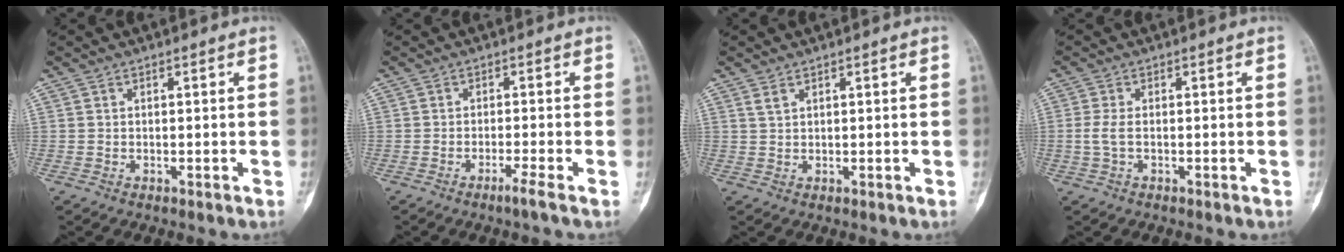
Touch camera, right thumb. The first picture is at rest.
{"total": 2.1, "force": [-1.4, -0.7, 1.4], "torque": [-0.036, 0.002, -0.030]}
{"total": 1.2, "force": [0.9, 0.5, 0.7], "torque": [-0.011, 0.001, 0.021]}
{"total": 2.5, "force": [-0.4, 1.2, 2.2], "torque": [-0.059, 0.001, -0.009]}